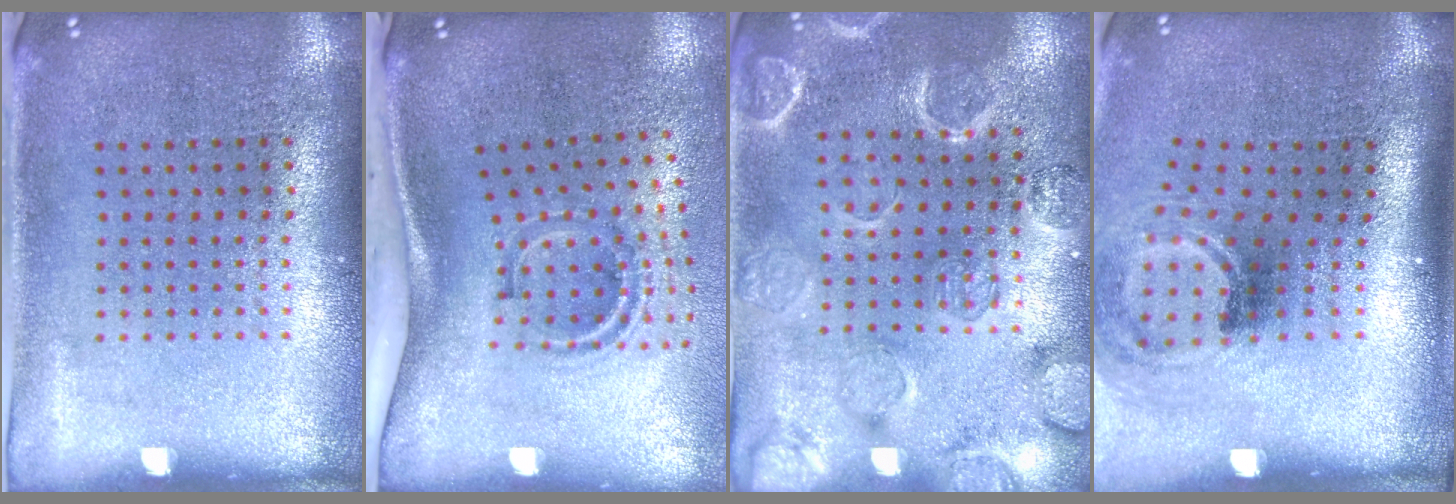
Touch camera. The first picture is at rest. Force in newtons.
{"total": 2.0, "press": 1.2, "slide": 1.7}
{"total": 2.5, "press": 2.5, "slide": 0.2}
{"total": 2.0, "press": 1.3, "slide": 1.5}